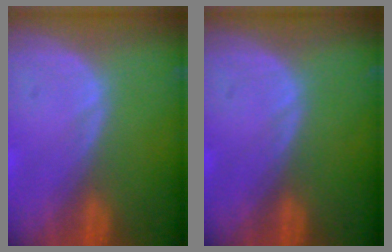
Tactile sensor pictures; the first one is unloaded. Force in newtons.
{"total": 0.0}